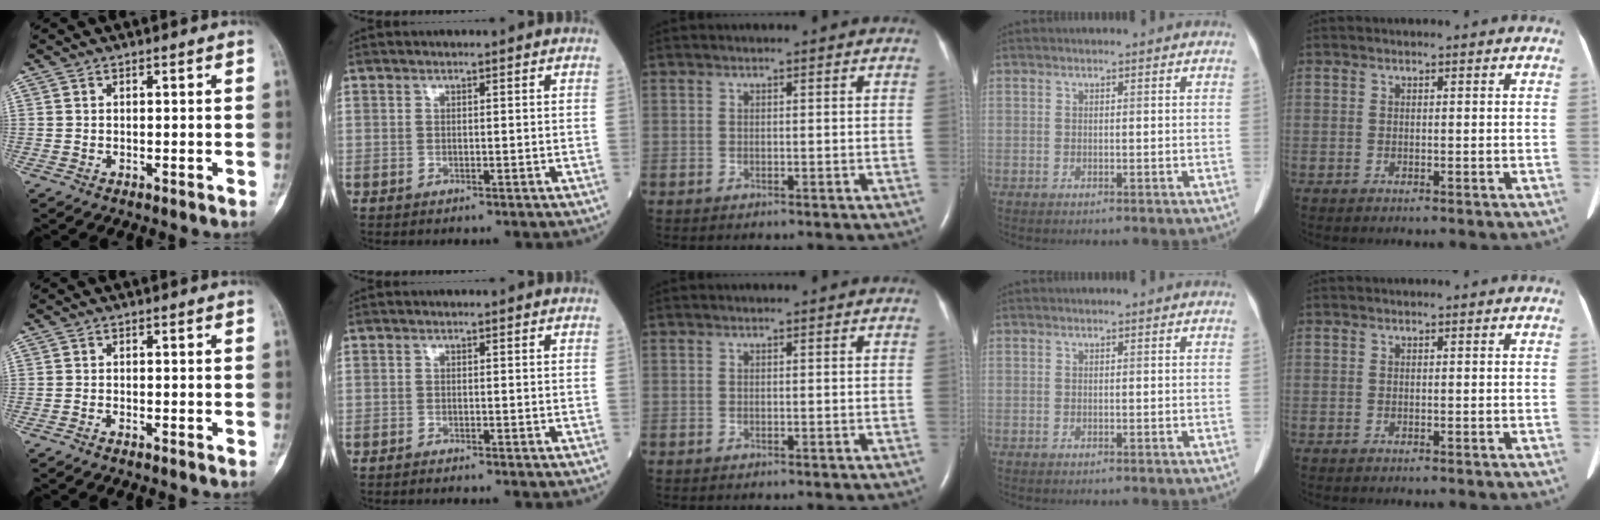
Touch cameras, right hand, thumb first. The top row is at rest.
{"thumb": {"total": 0.6, "force": [-0.5, 0.1, 0.2], "torque": [-0.005, 0.004, -0.011]}, "index": {"total": 1.4, "force": [-1.3, -0.1, 0.6], "torque": [-0.012, 0.000, -0.016]}}